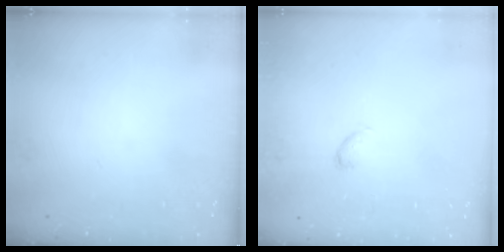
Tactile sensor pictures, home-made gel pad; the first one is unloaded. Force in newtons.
{"total": 3.8, "press": 3.8, "slide": 0.7}